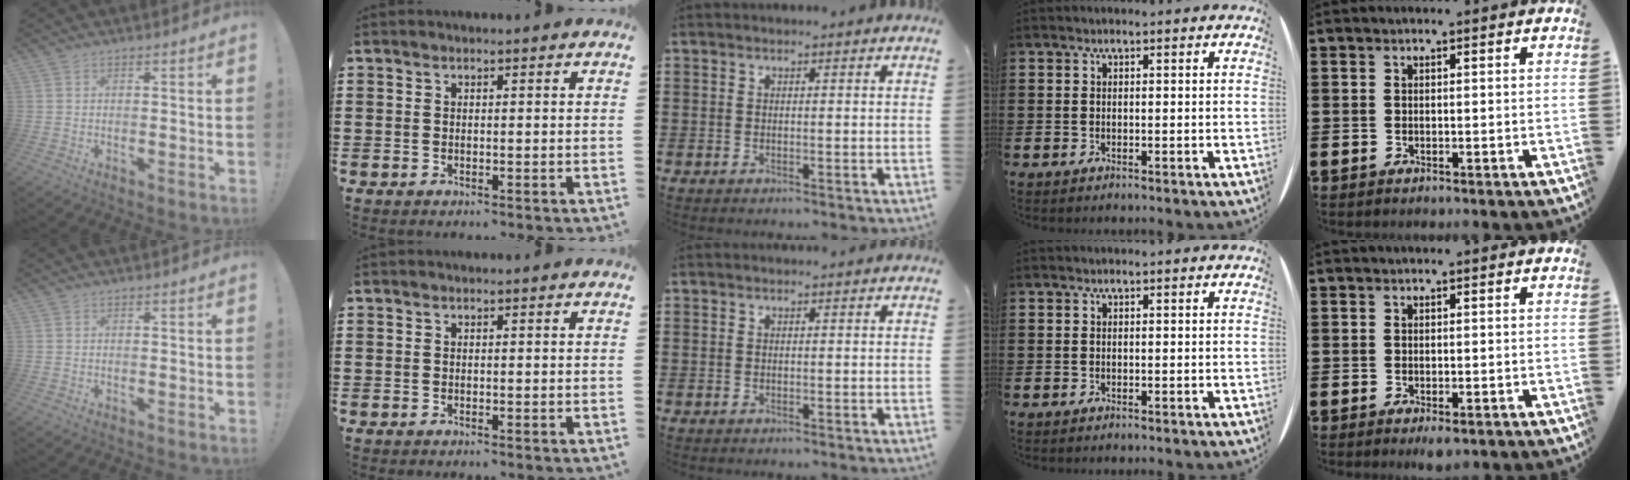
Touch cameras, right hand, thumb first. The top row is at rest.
{"little": {"total": 1.0, "force": [-0.3, 0.3, 0.9], "torque": [-0.017, -0.001, -0.005]}}